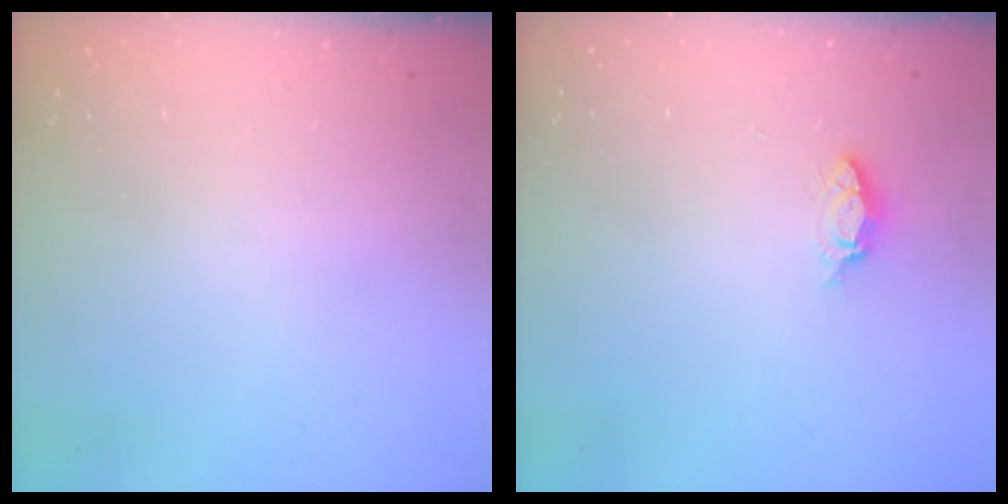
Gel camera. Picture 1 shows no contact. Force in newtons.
{"total": 4.6, "press": 4.6, "slide": 0.5}